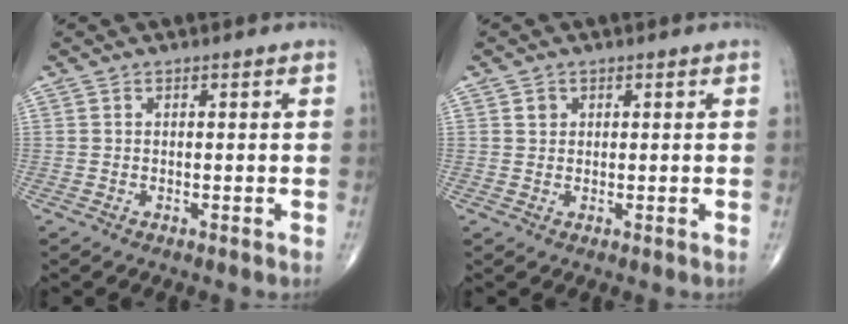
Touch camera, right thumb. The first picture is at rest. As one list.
[{"total": 1.3, "force": [0.6, 1.2, 0.4], "torque": [0.001, -0.001, 0.007]}]